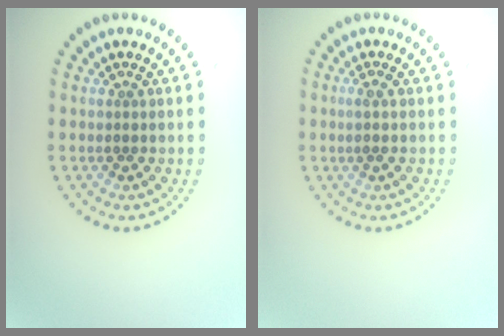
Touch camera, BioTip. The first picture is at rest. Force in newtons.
{"total": 0.7, "press": 0.5, "slide": 0.5}